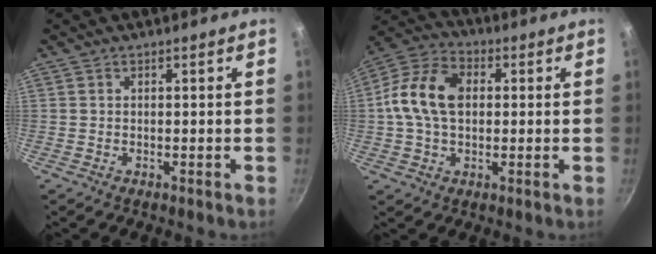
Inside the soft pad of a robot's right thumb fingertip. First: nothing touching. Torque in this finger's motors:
{"motor_torque": [0.51, 0.51, 0.23, -0.10, 0.16]}